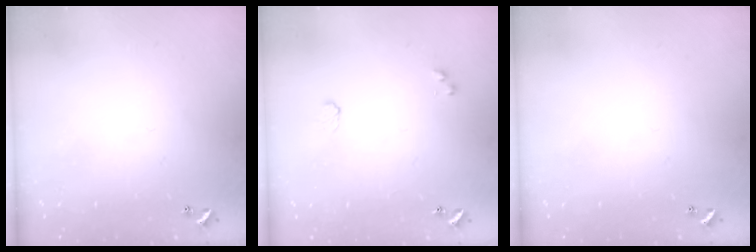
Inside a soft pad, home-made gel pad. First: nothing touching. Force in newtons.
{"total": 1.8, "press": 1.8, "slide": 0.4}
{"total": 0.0}